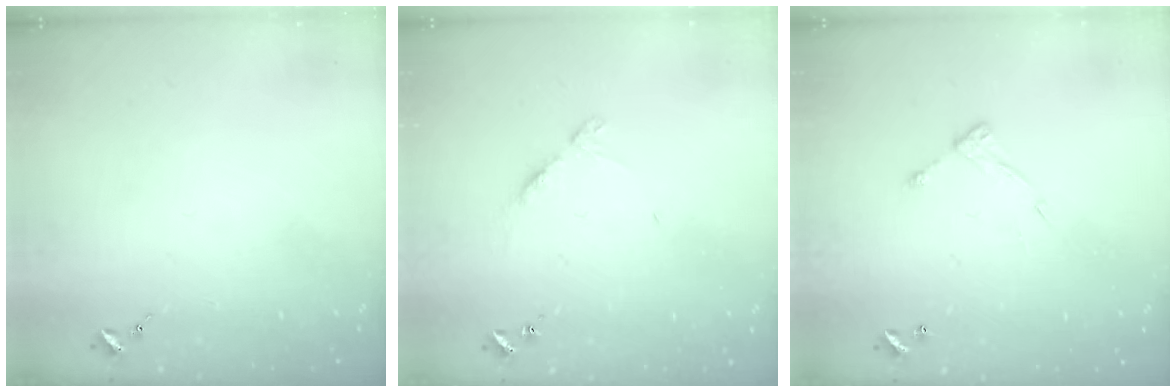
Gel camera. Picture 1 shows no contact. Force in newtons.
{"total": 4.7, "press": 4.6, "slide": 0.5}
{"total": 7.7, "press": 7.7, "slide": 0.6}